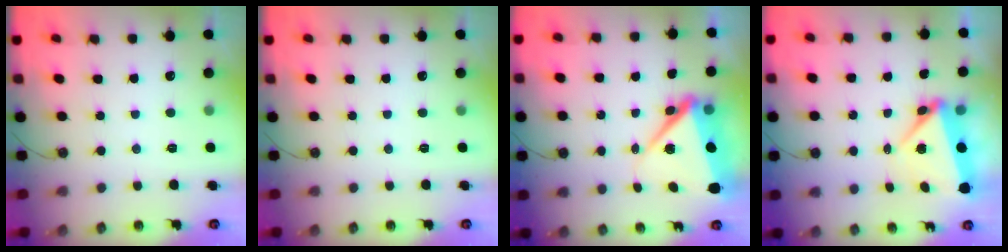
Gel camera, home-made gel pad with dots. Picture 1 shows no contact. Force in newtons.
{"total": 0.0}
{"total": 11.0, "press": 10.9, "slide": 1.5}
{"total": 6.2, "press": 6.2, "slide": 0.2}